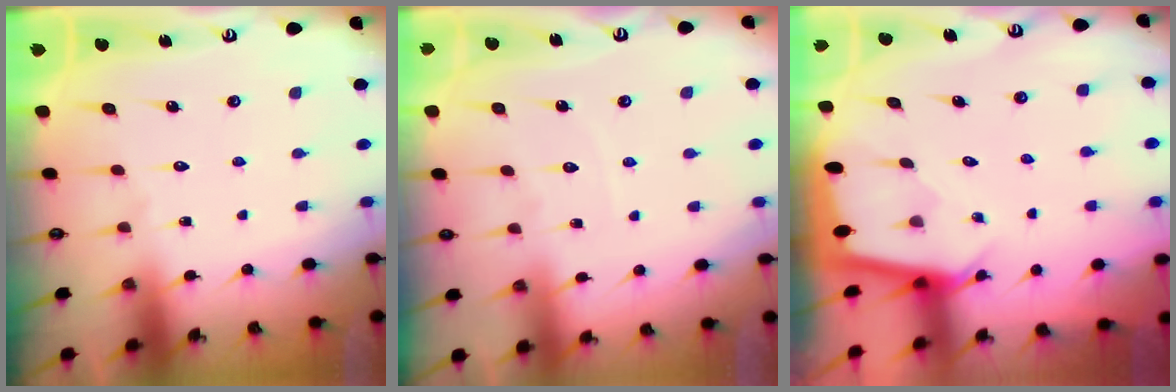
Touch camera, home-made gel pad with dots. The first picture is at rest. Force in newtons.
{"total": 2.5, "press": 2.5, "slide": 0.4}
{"total": 2.4, "press": 2.4, "slide": 0.1}